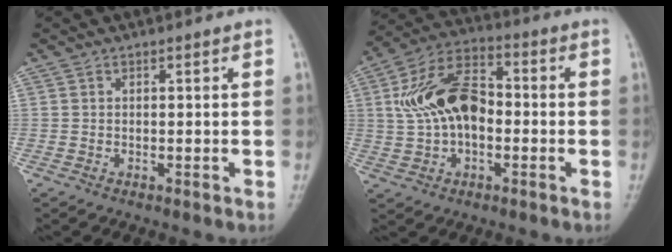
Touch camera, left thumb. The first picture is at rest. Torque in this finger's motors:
{"motor_torque": [-0.66, 1.73, 0.32, 0.07, 0.23]}